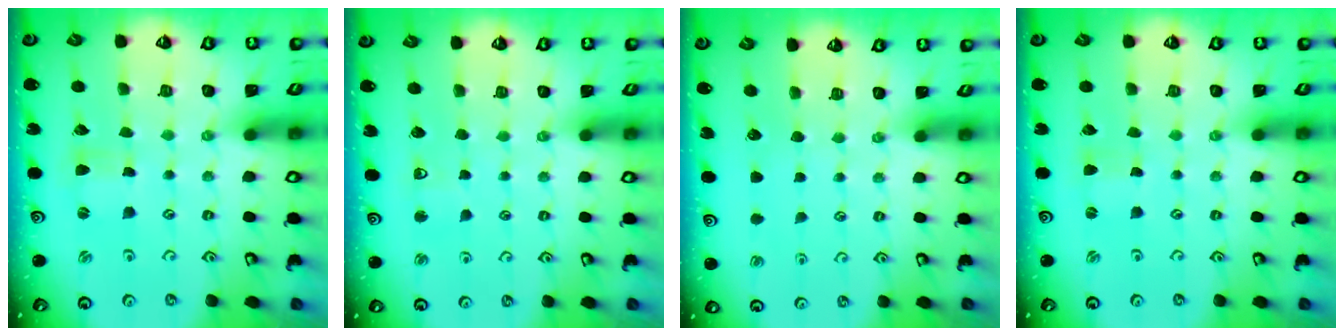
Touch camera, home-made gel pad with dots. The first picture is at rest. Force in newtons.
{"total": 3.9, "press": 3.9, "slide": 0.7}
{"total": 0.0}
{"total": 0.5, "press": 0.5, "slide": 0.1}